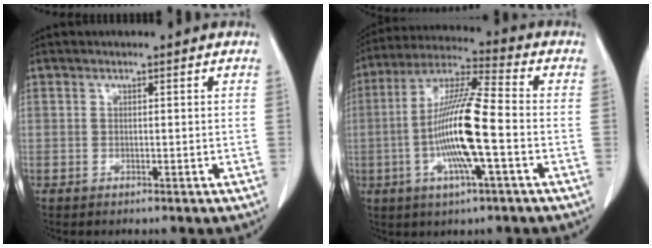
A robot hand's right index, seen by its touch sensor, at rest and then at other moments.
{"total": 14.0, "force": [-2.7, 0.8, 13.7], "torque": [-0.268, 0.001, -0.055]}